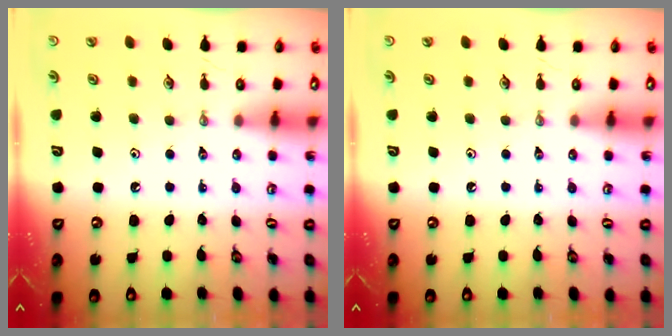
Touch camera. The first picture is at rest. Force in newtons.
{"total": 0.0}